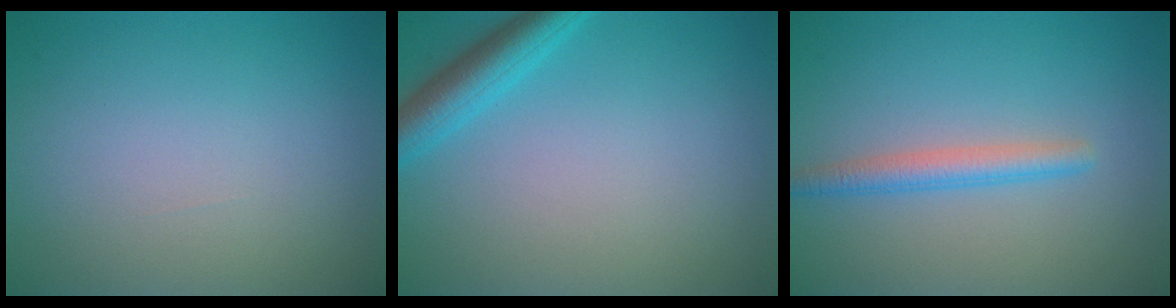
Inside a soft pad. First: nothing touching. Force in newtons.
{"total": 3.5, "press": 3.5, "slide": 0.3}
{"total": 2.4, "press": 2.4, "slide": 0.1}